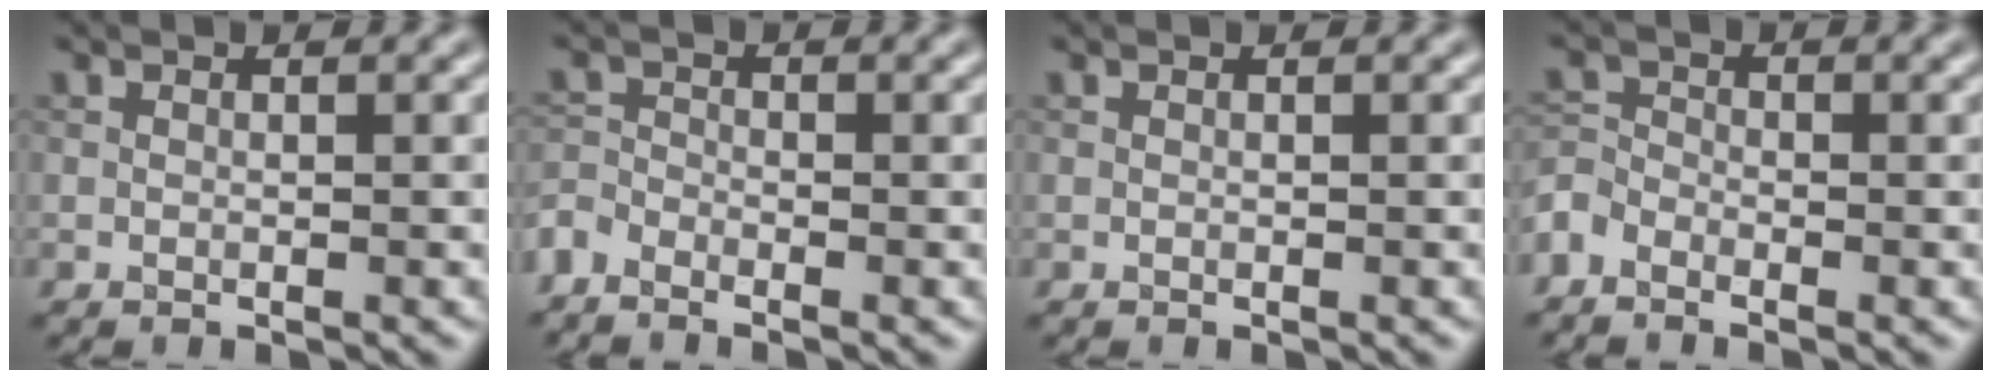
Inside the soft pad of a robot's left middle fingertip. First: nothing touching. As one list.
[{"total": 2.0, "force": [-1.7, 0.7, 0.6], "torque": [-0.018, -0.003, -0.047]}, {"total": 0.0}, {"total": 2.1, "force": [-1.6, 1.1, 0.8], "torque": [-0.022, 0.001, -0.044]}]